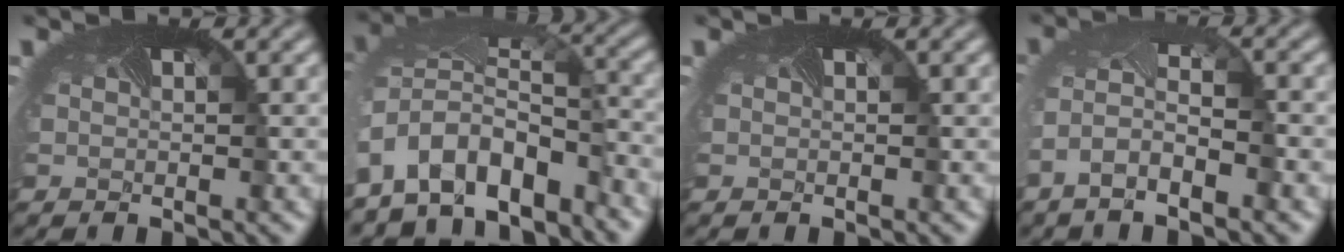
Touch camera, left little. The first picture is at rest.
{"total": 9.8, "force": [-5.7, 5.7, 5.6], "torque": [-0.123, -0.017, -0.094]}
{"total": 0.0}
{"total": 4.7, "force": [-2.7, 1.5, 3.6], "torque": [-0.087, -0.009, -0.051]}